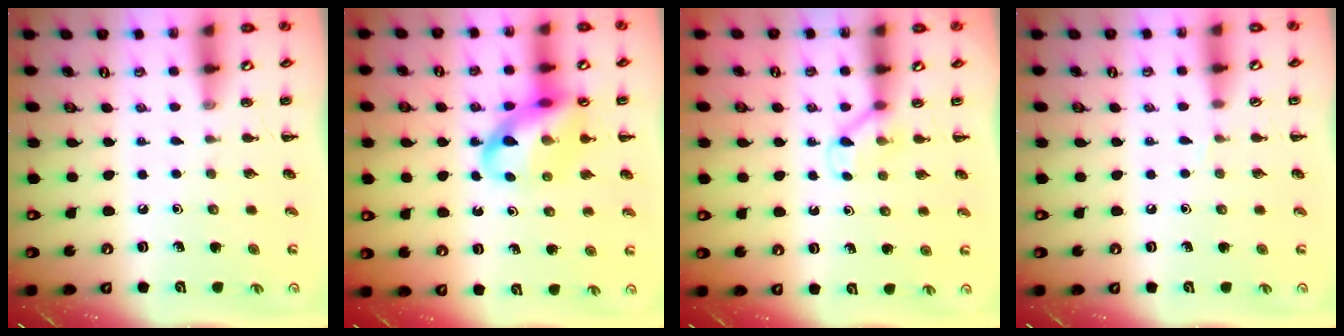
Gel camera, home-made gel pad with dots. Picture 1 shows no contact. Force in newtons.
{"total": 15.5, "press": 15.1, "slide": 3.4}
{"total": 4.5, "press": 4.2, "slide": 1.5}
{"total": 3.0, "press": 2.8, "slide": 1.0}